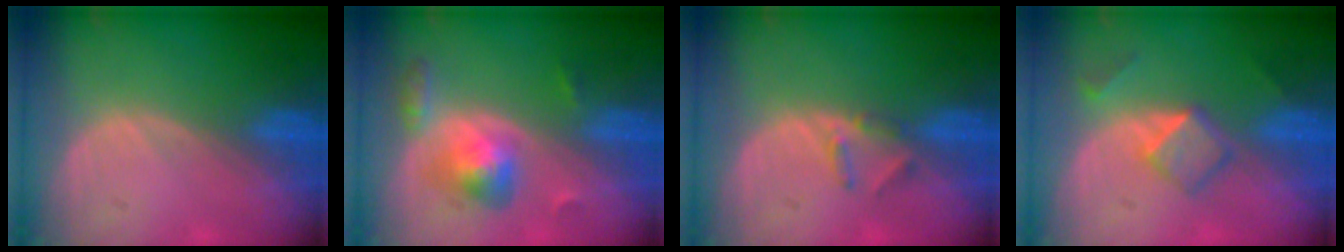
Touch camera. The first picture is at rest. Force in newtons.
{"total": 5.2, "press": 5.2, "slide": 0.4}
{"total": 2.3, "press": 2.1, "slide": 0.9}
{"total": 5.3, "press": 4.5, "slide": 2.9}